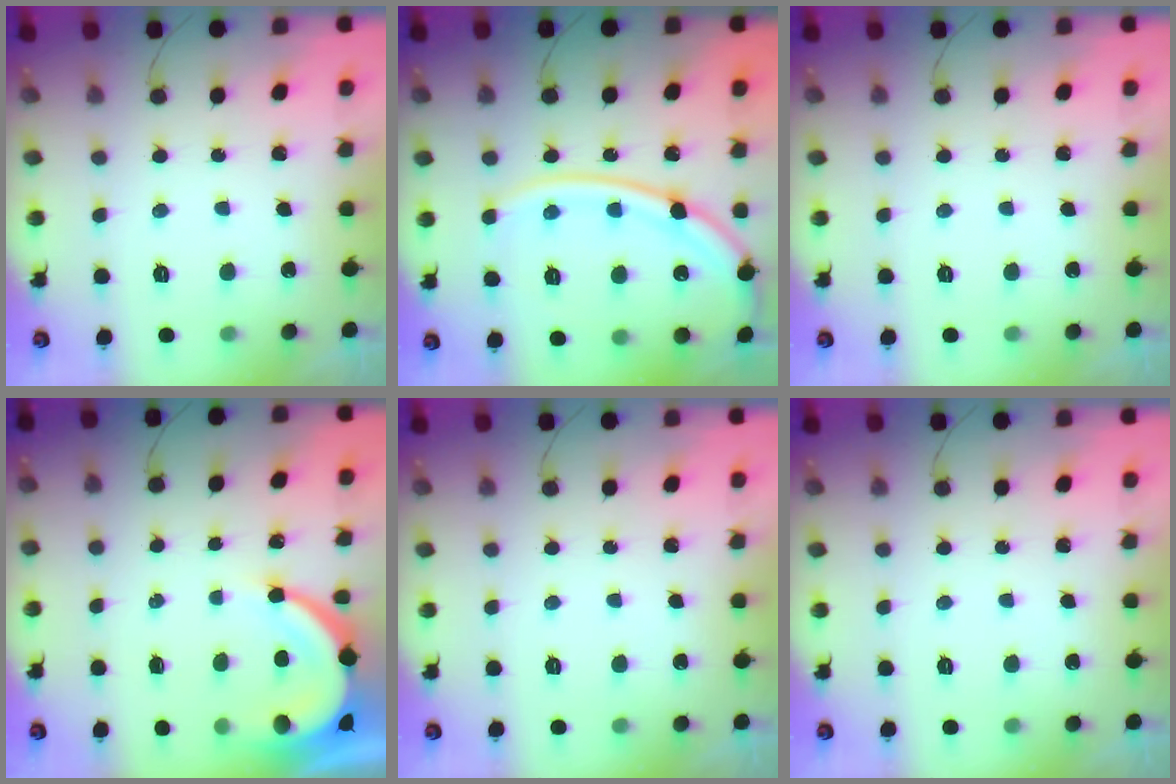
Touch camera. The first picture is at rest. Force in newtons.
{"total": 15.6, "press": 15.5, "slide": 1.7}
{"total": 0.0}
{"total": 8.0, "press": 7.9, "slide": 1.1}
{"total": 0.0}
{"total": 0.0}